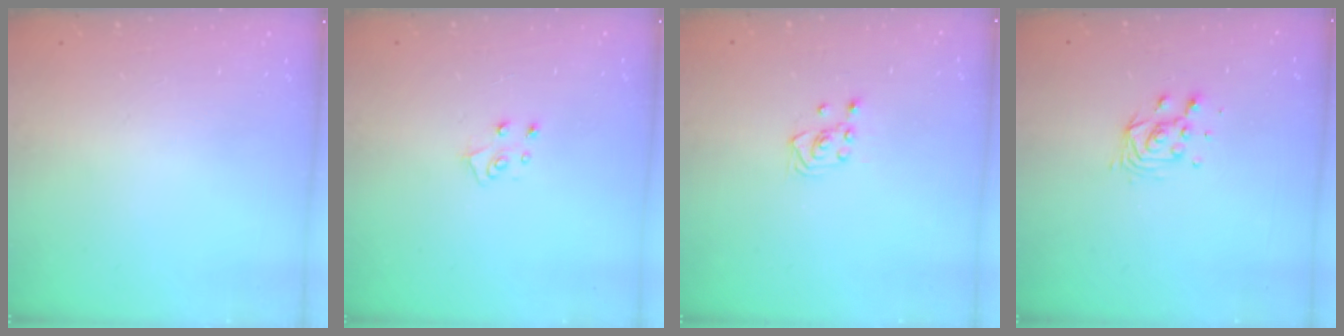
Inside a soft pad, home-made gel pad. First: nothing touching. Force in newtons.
{"total": 5.1, "press": 5.1, "slide": 0.5}
{"total": 3.0, "press": 2.6, "slide": 1.5}
{"total": 6.4, "press": 6.4, "slide": 0.3}